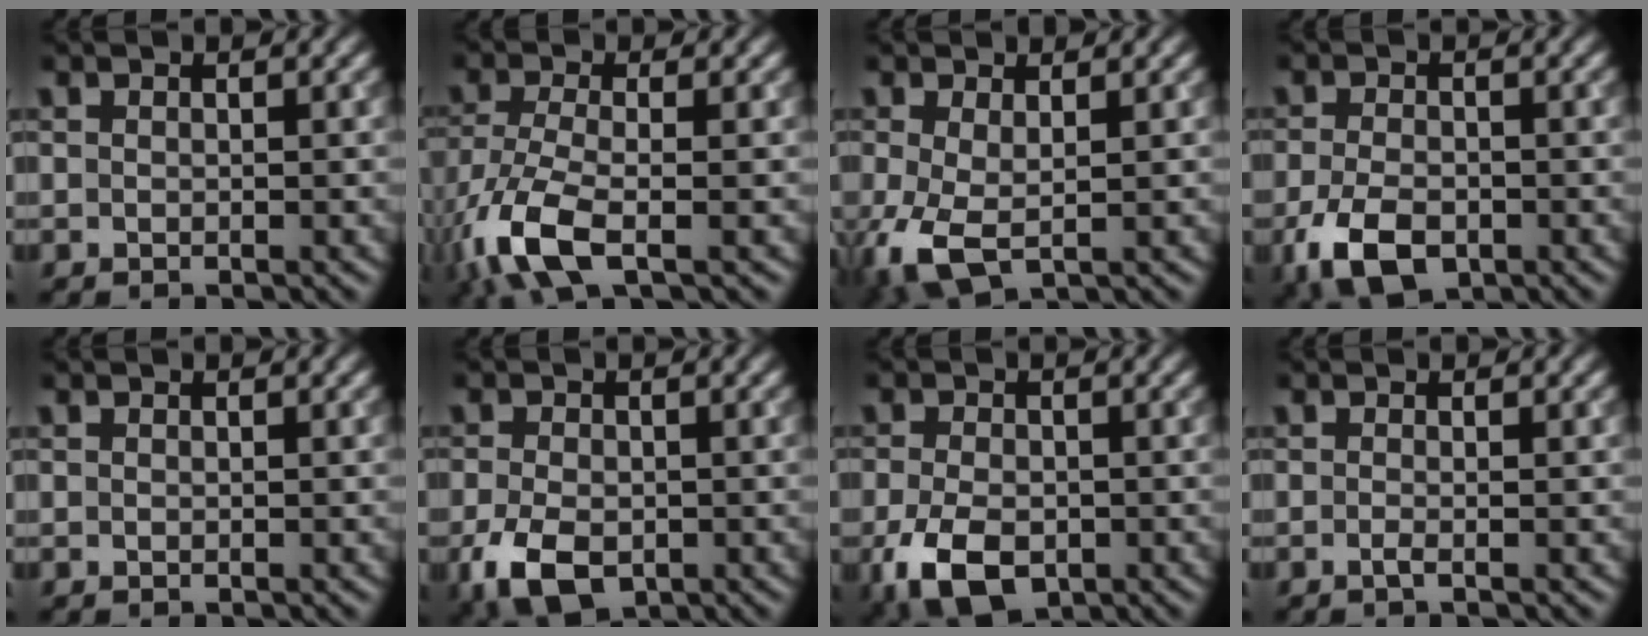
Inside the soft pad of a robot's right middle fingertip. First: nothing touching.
{"total": 7.0, "force": [-3.5, 2.6, 5.5], "torque": [-0.135, -0.015, -0.078]}
{"total": 4.4, "force": [-0.8, 2.2, 3.7], "torque": [-0.098, -0.009, -0.012]}
{"total": 5.5, "force": [-2.6, 3.0, 3.8], "torque": [-0.081, -0.011, -0.051]}
{"total": 0.0}
{"total": 5.7, "force": [-2.2, 3.4, 3.9], "torque": [-0.084, -0.012, -0.043]}
{"total": 6.5, "force": [-2.6, 3.9, 4.6], "torque": [-0.100, -0.015, -0.048]}
{"total": 0.9, "force": [-0.3, 0.2, 0.9], "torque": [-0.016, -0.003, -0.007]}